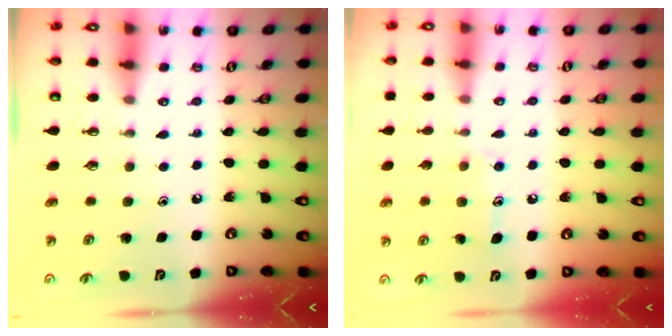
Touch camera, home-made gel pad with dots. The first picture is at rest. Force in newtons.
{"total": 8.3, "press": 8.3, "slide": 0.7}